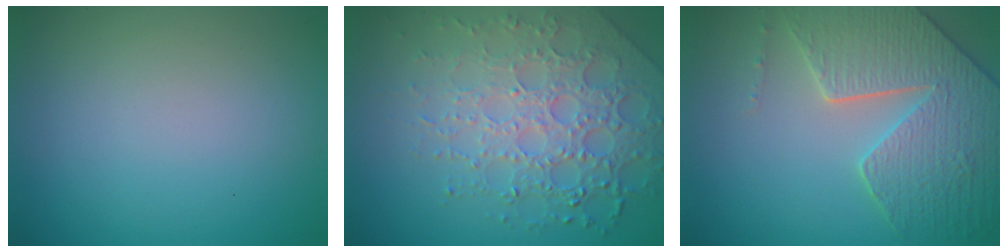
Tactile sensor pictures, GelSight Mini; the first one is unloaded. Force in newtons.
{"total": 7.3, "press": 5.2, "slide": 5.1}
{"total": 6.6, "press": 5.7, "slide": 3.4}